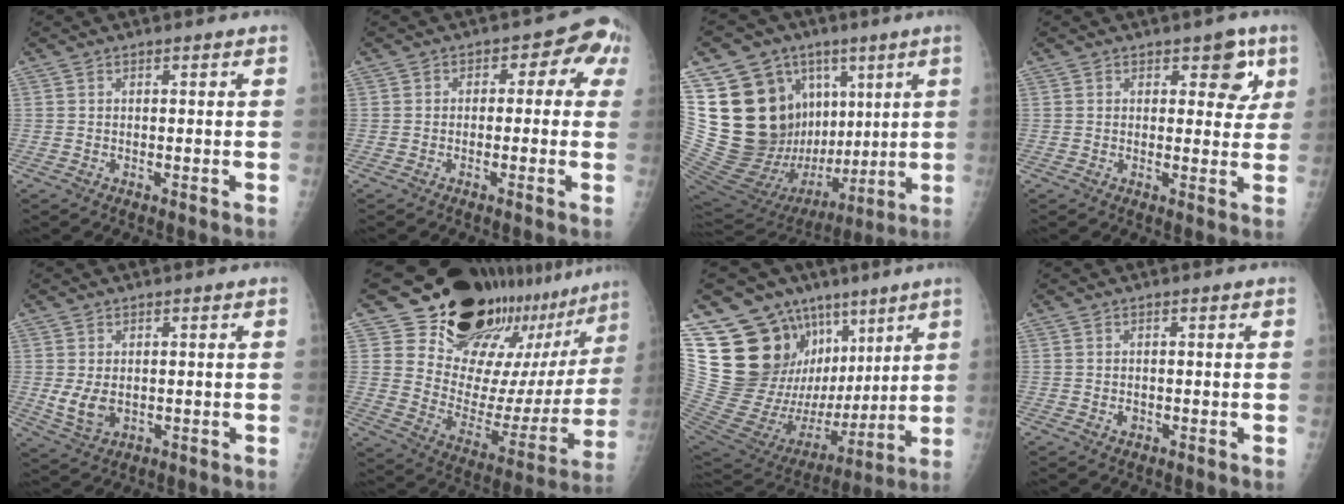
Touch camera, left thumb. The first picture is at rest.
{"total": 6.1, "force": [0.5, 4.7, 3.9], "torque": [0.001, 0.028, -0.007]}
{"total": 32.1, "force": [7.0, 21.7, 22.6], "torque": [-0.381, 0.008, 0.144]}
{"total": 5.7, "force": [2.7, 3.7, 3.5], "torque": [0.000, -0.010, 0.027]}
{"total": 5.2, "force": [-0.1, 3.6, 3.8], "torque": [-0.064, -0.007, 0.010]}
{"total": 30.1, "force": [22.7, 12.7, 15.2], "torque": [-0.196, -0.137, 0.325]}
{"total": 28.6, "force": [11.8, 19.6, 17.2], "torque": [-0.263, -0.008, 0.233]}
{"total": 1.3, "force": [-0.3, 1.1, 0.7], "torque": [-0.006, 0.003, -0.002]}